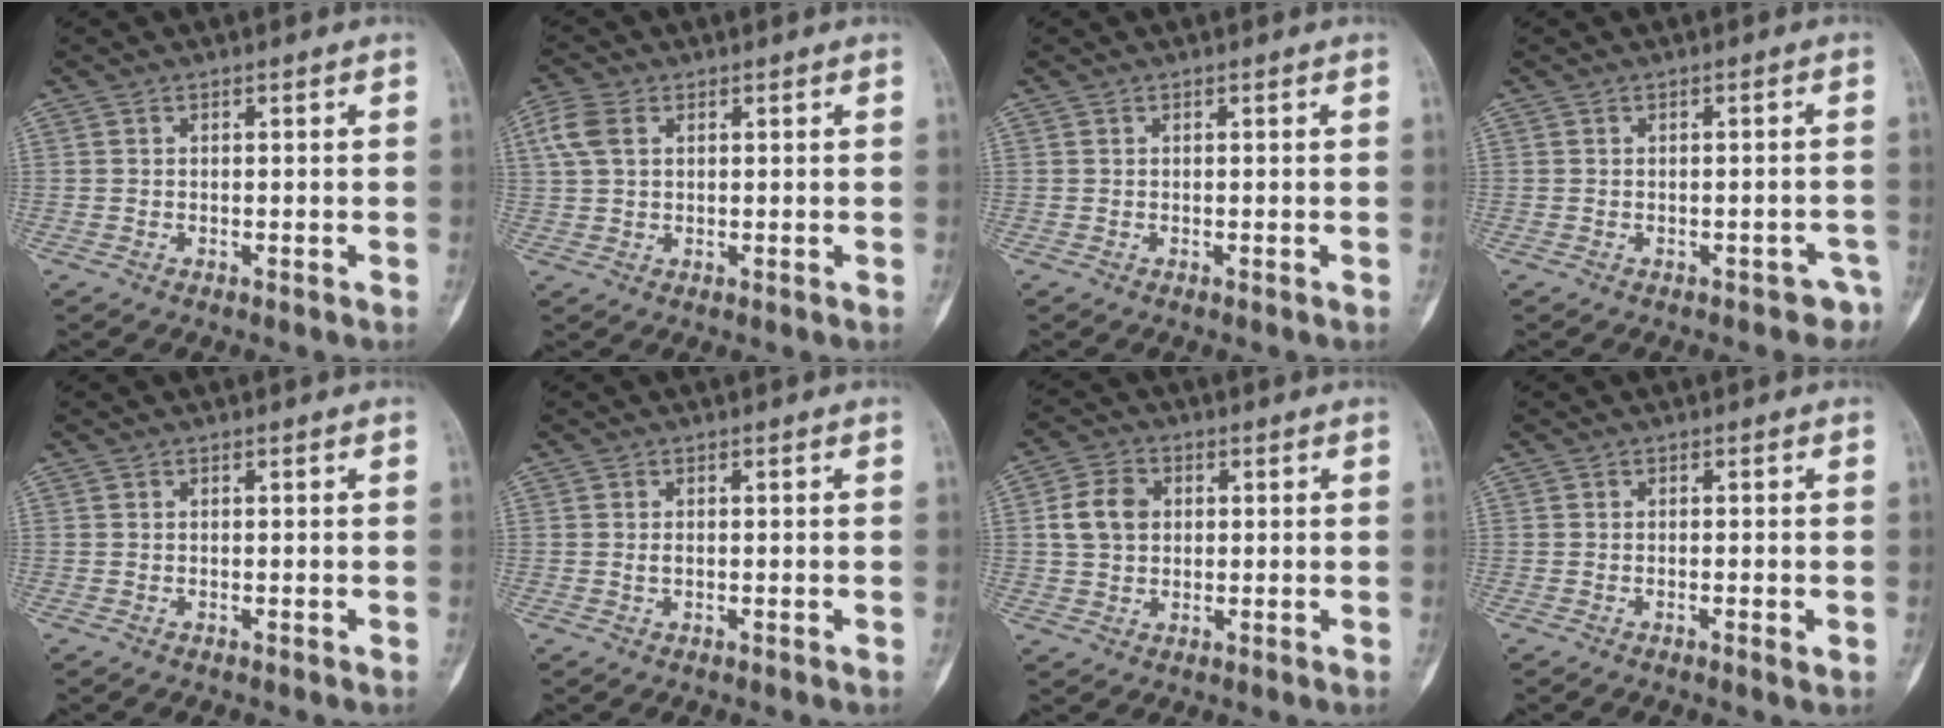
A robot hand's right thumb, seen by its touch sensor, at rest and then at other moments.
{"total": 5.5, "force": [1.9, 3.6, 3.7], "torque": [-0.090, 0.010, 0.036]}
{"total": 0.0}
{"total": 3.2, "force": [-2.2, 2.0, 1.1], "torque": [0.003, 0.023, -0.025]}
{"total": 0.0}
{"total": 0.9, "force": [0.0, 0.6, 0.7], "torque": [-0.014, 0.000, -0.001]}
{"total": 6.8, "force": [1.1, 5.3, 4.1], "torque": [-0.065, 0.007, 0.017]}
{"total": 1.2, "force": [-0.4, 0.3, 1.1], "torque": [-0.019, -0.003, -0.008]}